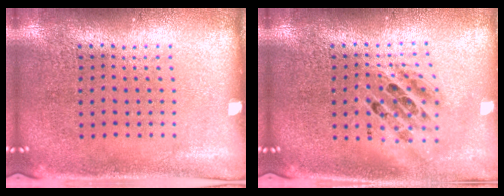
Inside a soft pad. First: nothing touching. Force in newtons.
{"total": 1.7, "press": 1.4, "slide": 0.9}